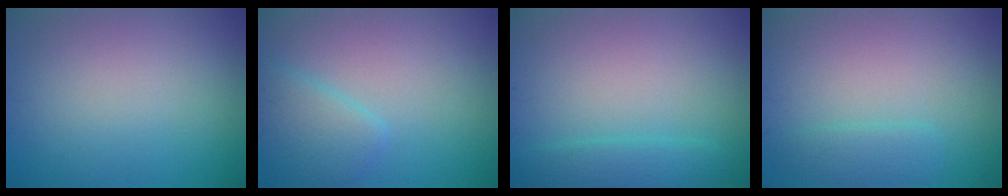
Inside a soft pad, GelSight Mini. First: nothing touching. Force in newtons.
{"total": 2.9, "press": 2.9, "slide": 0.1}
{"total": 2.4, "press": 2.4, "slide": 0.2}
{"total": 1.8, "press": 1.8, "slide": 0.2}